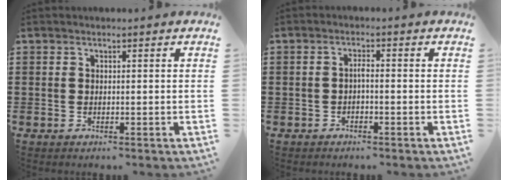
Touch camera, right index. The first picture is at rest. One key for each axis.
{"total": 1.2, "fx": -0.4, "fy": 0.3, "fz": 1.1, "tx": -0.023, "ty": 0.002, "tz": -0.009}